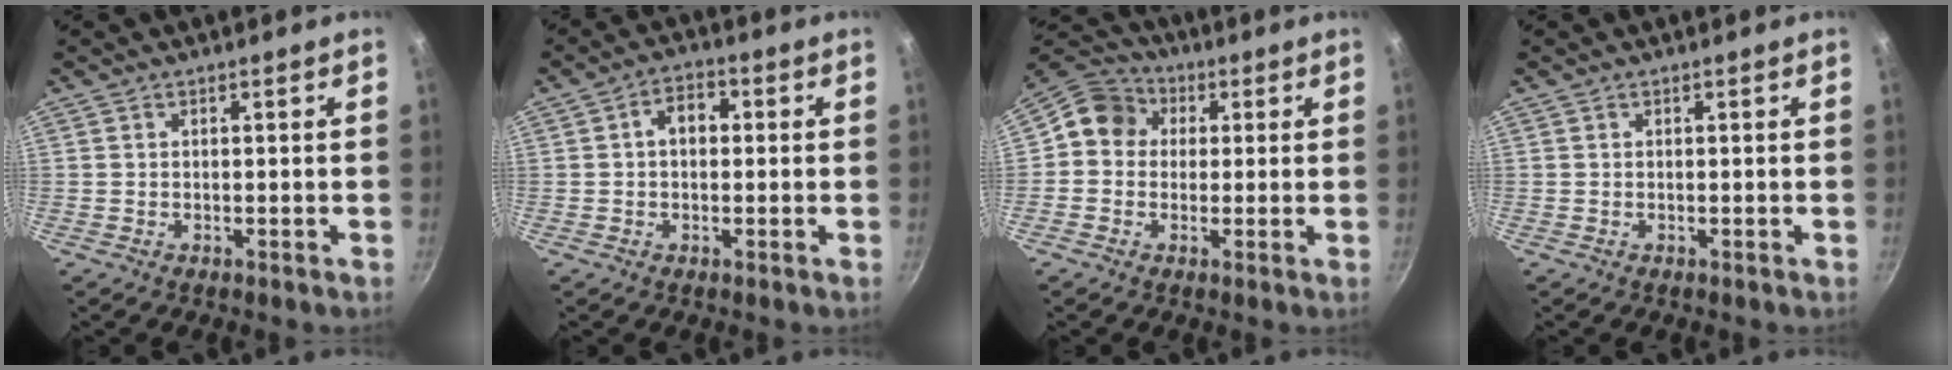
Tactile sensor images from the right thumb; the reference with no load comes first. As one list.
[{"total": 4.8, "force": [0.5, 3.4, 3.3], "torque": [-0.031, 0.014, 0.000]}, {"total": 8.3, "force": [1.1, 7.5, 3.4], "torque": [-0.030, 0.019, -0.008]}, {"total": 0.0}]